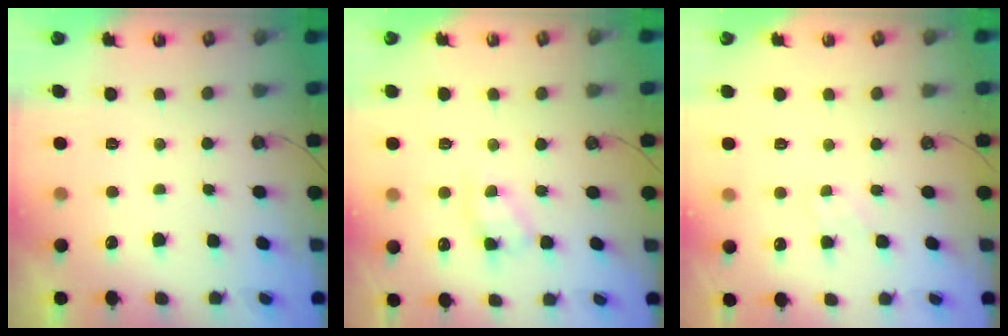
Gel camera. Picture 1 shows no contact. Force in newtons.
{"total": 8.7, "press": 8.7, "slide": 0.3}
{"total": 1.1, "press": 1.1, "slide": 0.2}